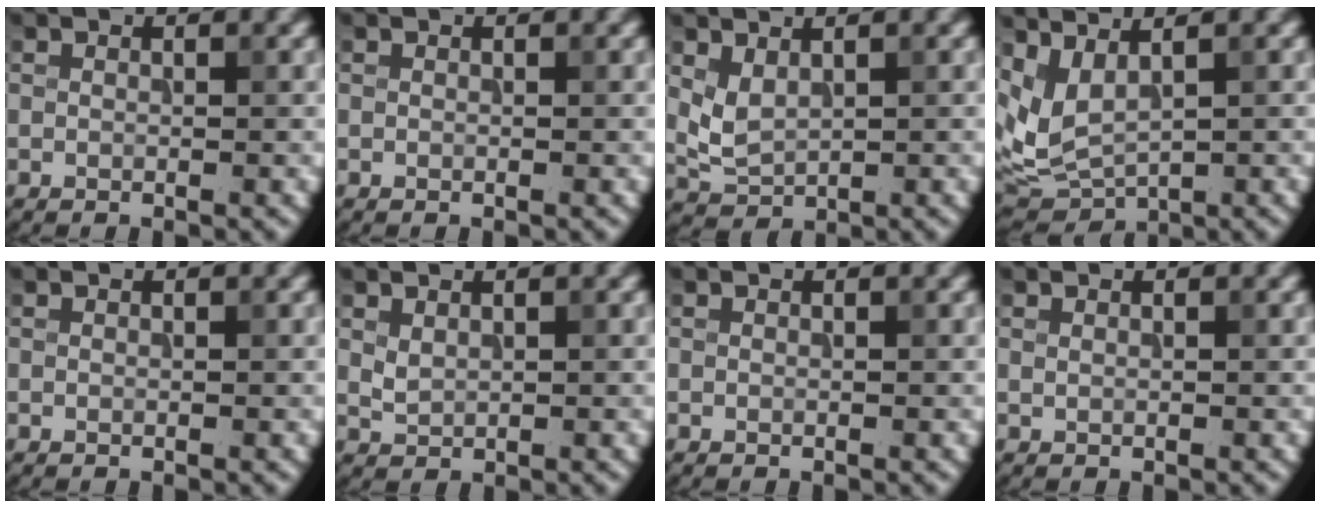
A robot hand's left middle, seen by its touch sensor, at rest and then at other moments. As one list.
[{"total": 0.0}, {"total": 2.3, "force": [0.9, 1.4, 1.5], "torque": [-0.038, -0.003, 0.027]}, {"total": 4.3, "force": [2.2, 1.9, 3.2], "torque": [-0.082, -0.007, 0.054]}, {"total": 0.0}, {"total": 1.0, "force": [0.6, 0.6, 0.6], "torque": [-0.016, -0.002, 0.019]}, {"total": 0.0}, {"total": 0.0}]